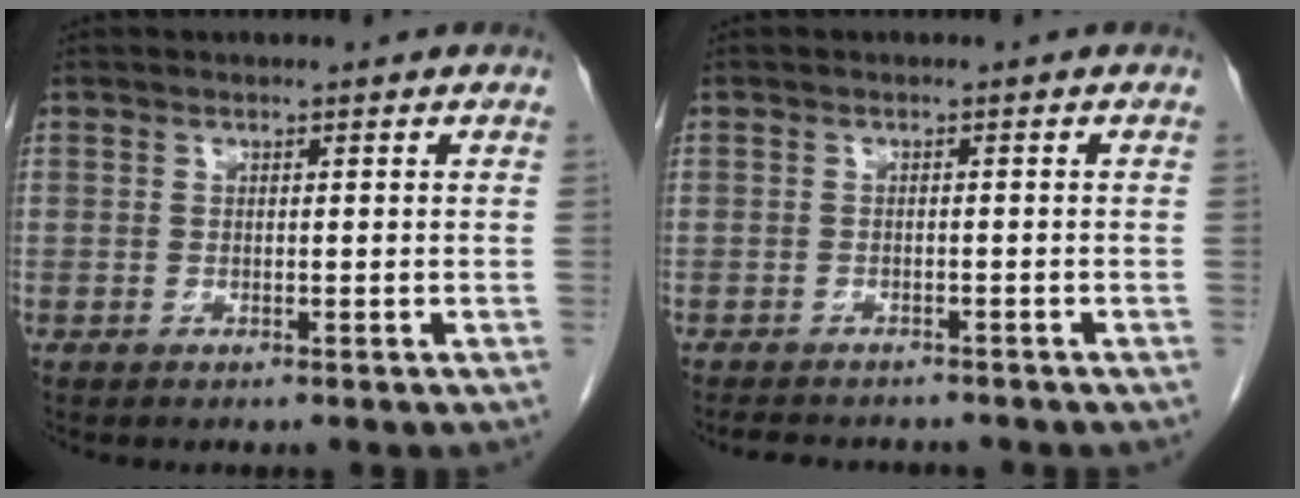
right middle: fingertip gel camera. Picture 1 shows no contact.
{"total": 6.0, "force": [-5.4, 1.8, 1.8], "torque": [-0.028, -0.005, -0.073]}